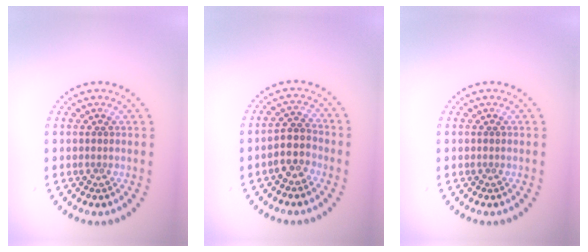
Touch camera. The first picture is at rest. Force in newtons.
{"total": 2.7, "press": 2.3, "slide": 1.3}
{"total": 0.0}